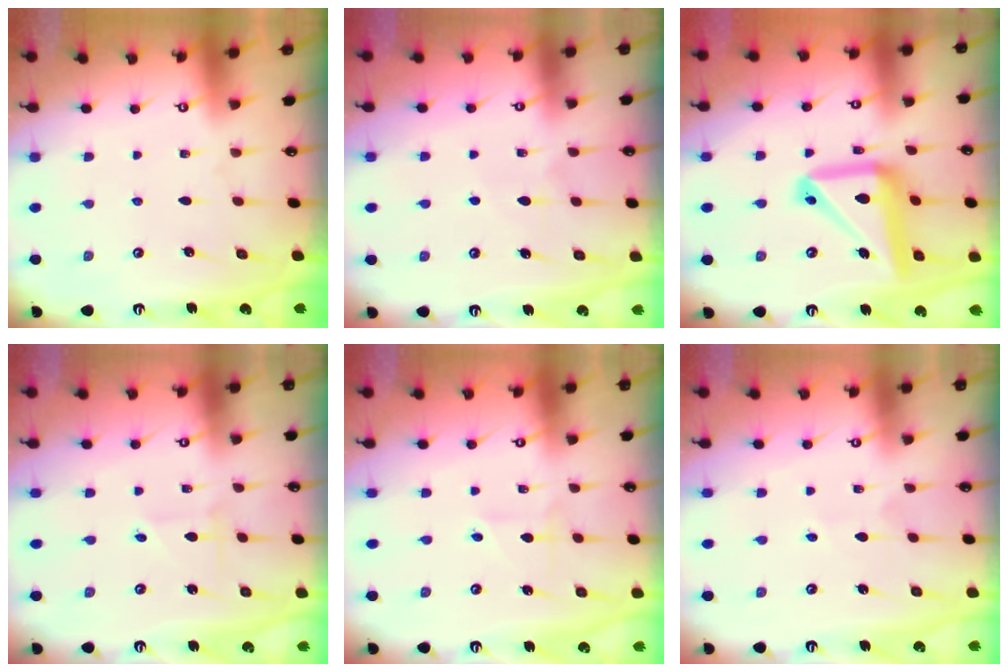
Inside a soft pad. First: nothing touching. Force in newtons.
{"total": 5.7, "press": 5.6, "slide": 0.8}
{"total": 17.3, "press": 17.2, "slide": 2.0}
{"total": 0.7, "press": 0.7, "slide": 0.0}
{"total": 2.6, "press": 2.5, "slide": 0.9}
{"total": 3.5, "press": 3.5, "slide": 0.4}